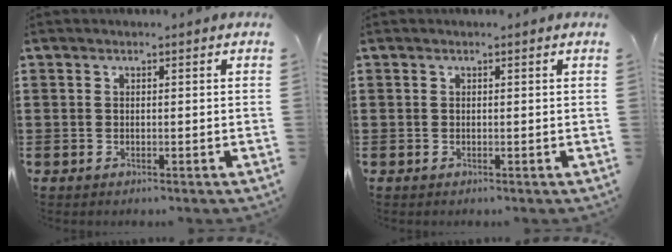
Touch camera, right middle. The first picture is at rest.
{"total": 0.0}